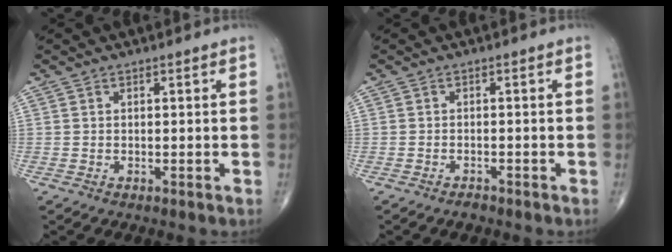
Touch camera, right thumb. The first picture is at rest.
{"total": 1.3, "force": [-1.1, 0.5, 0.5], "torque": [-0.013, 0.006, -0.017]}